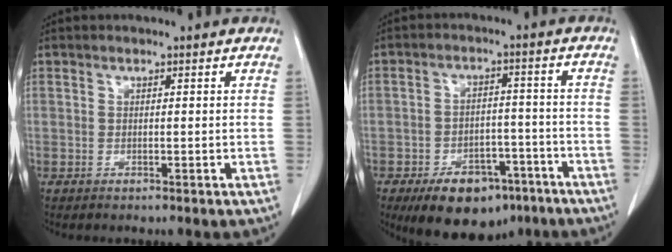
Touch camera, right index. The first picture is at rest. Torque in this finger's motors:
{"motor_torque": [0.09, -0.01, 0.15, 0.01]}